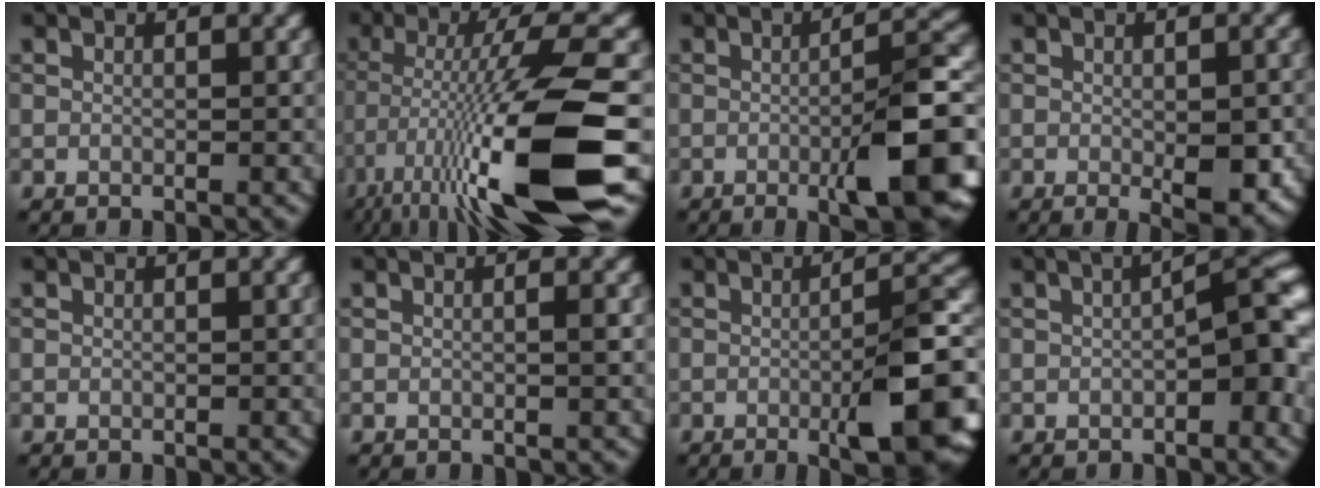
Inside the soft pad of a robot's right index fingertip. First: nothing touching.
{"total": 14.6, "force": [-6.4, 2.2, 12.9], "torque": [-0.229, -0.004, -0.103]}
{"total": 10.3, "force": [-3.0, 2.3, 9.6], "torque": [-0.125, 0.001, -0.044]}
{"total": 4.2, "force": [-0.9, 1.3, 3.9], "torque": [-0.055, -0.010, -0.008]}
{"total": 0.0}
{"total": 0.6, "force": [0.0, 0.0, 0.6], "torque": [-0.010, 0.001, -0.001]}
{"total": 9.9, "force": [-2.5, 2.1, 9.4], "torque": [-0.124, -0.002, -0.036]}
{"total": 5.1, "force": [-0.9, 1.4, 4.8], "torque": [-0.058, 0.016, -0.017]}